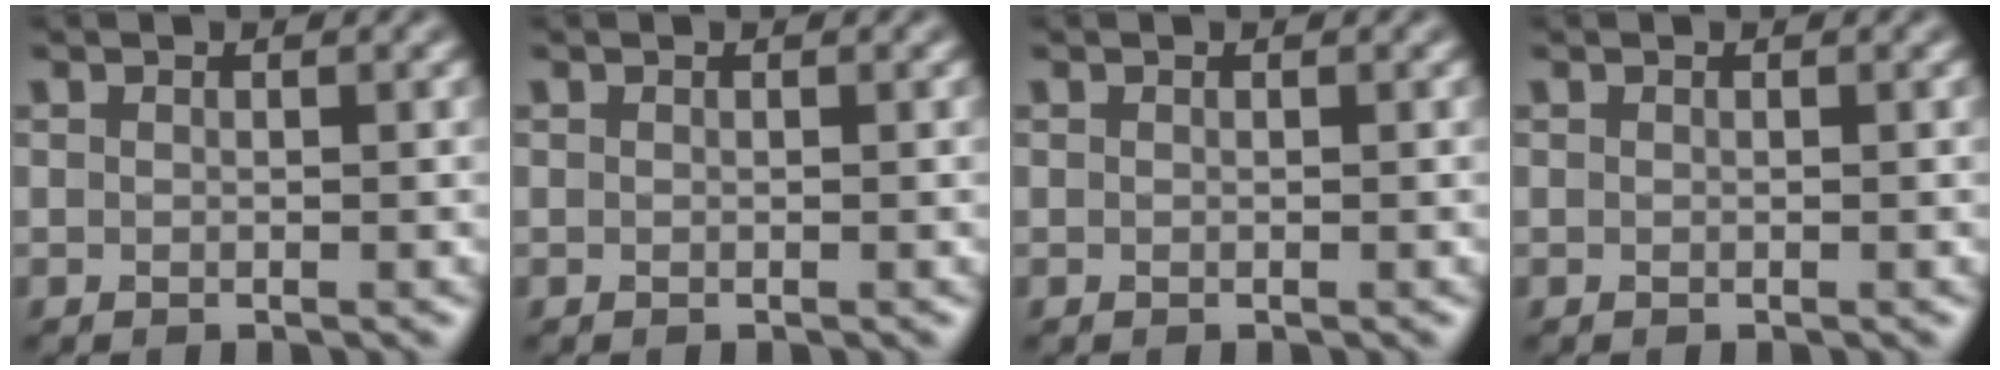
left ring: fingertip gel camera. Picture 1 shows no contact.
{"total": 0.0}
{"total": 0.0}
{"total": 0.0}